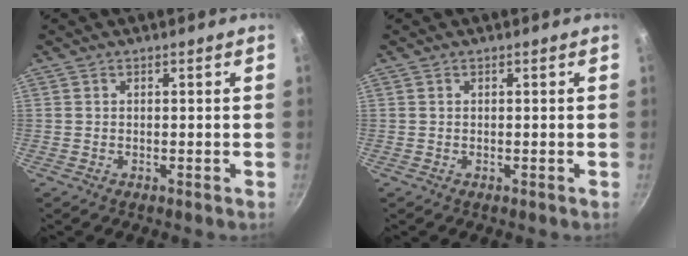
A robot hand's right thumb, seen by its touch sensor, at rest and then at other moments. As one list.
[{"total": 0.0}]